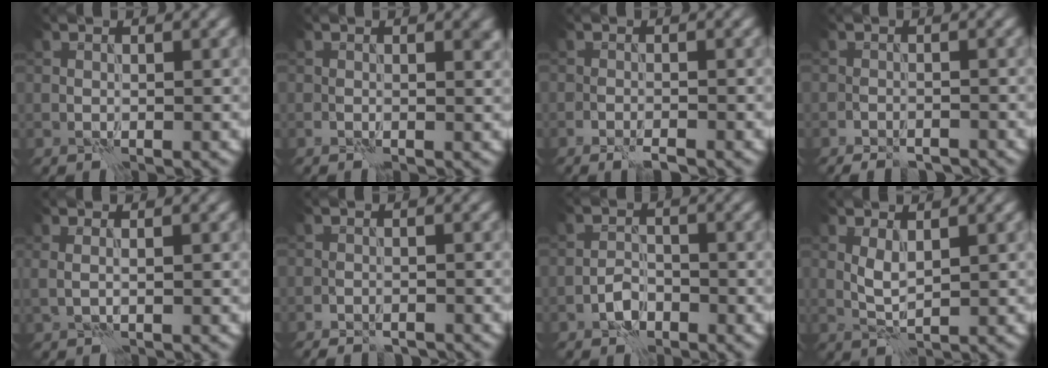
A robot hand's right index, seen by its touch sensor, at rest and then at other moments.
{"total": 1.2, "force": [0.4, 0.6, 0.9], "torque": [-0.007, -0.005, 0.006]}
{"total": 1.4, "force": [-1.1, 0.0, 0.9], "torque": [-0.017, -0.003, -0.022]}
{"total": 2.7, "force": [-2.4, 1.0, 0.9], "torque": [-0.012, 0.003, -0.034]}
{"total": 1.1, "force": [0.3, 0.3, 1.0], "torque": [-0.018, -0.006, 0.000]}
{"total": 2.2, "force": [-1.9, 0.6, 0.7], "torque": [-0.013, 0.004, -0.026]}
{"total": 2.1, "force": [-1.4, 1.3, 1.1], "torque": [-0.015, 0.008, -0.028]}
{"total": 1.7, "force": [0.5, 0.6, 1.5], "torque": [-0.039, 0.001, 0.014]}